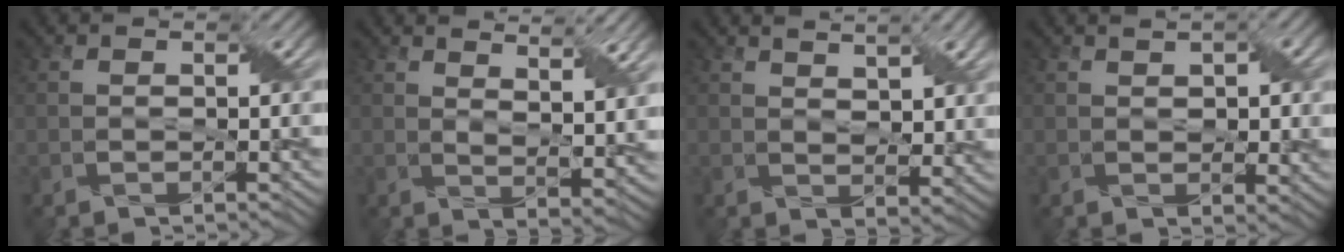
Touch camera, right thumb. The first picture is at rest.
{"total": 6.9, "force": [4.9, 1.5, 4.7], "torque": [-0.080, -0.005, 0.078]}
{"total": 4.4, "force": [2.7, 1.7, 2.9], "torque": [-0.056, -0.004, 0.055]}
{"total": 3.2, "force": [1.2, 1.9, 2.3], "torque": [-0.038, -0.004, 0.027]}